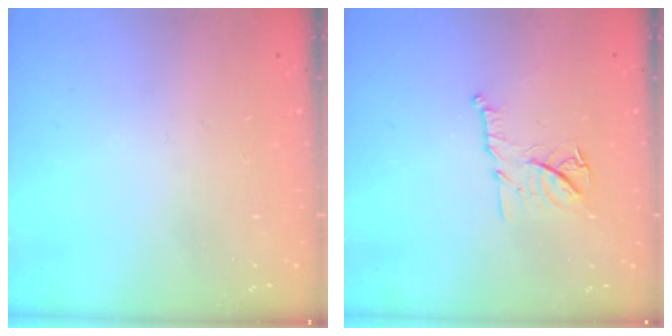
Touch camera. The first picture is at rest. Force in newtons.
{"total": 11.0, "press": 11.0, "slide": 0.1}